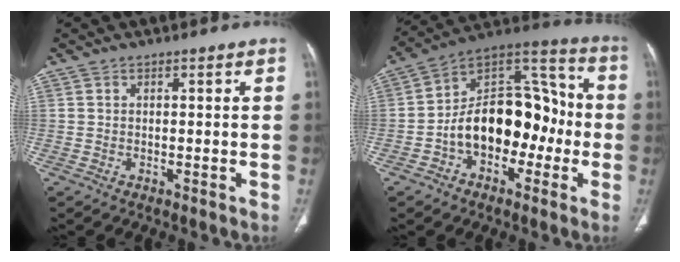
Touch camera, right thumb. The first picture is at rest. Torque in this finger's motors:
{"motor_torque": [2.18, 2.55, 1.26, -0.66, 0.15]}